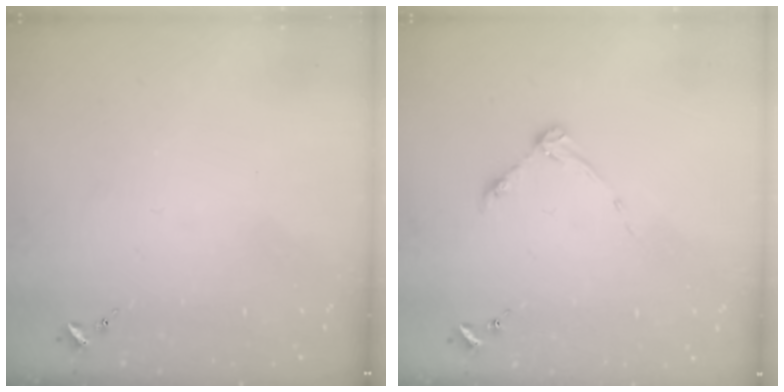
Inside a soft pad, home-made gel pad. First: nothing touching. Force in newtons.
{"total": 4.9, "press": 4.8, "slide": 0.7}